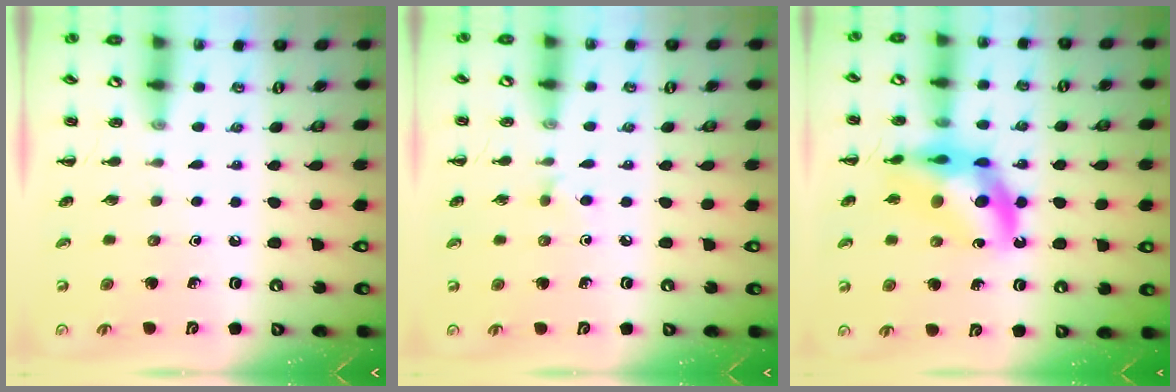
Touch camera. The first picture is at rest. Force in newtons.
{"total": 4.0, "press": 3.7, "slide": 1.5}
{"total": 13.2, "press": 12.6, "slide": 4.2}